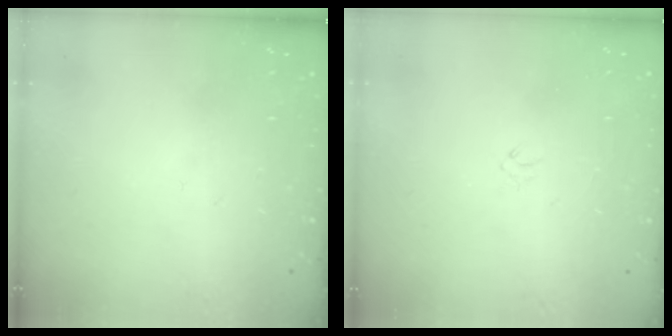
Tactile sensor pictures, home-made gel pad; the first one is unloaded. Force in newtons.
{"total": 0.9, "press": 0.8, "slide": 0.4}